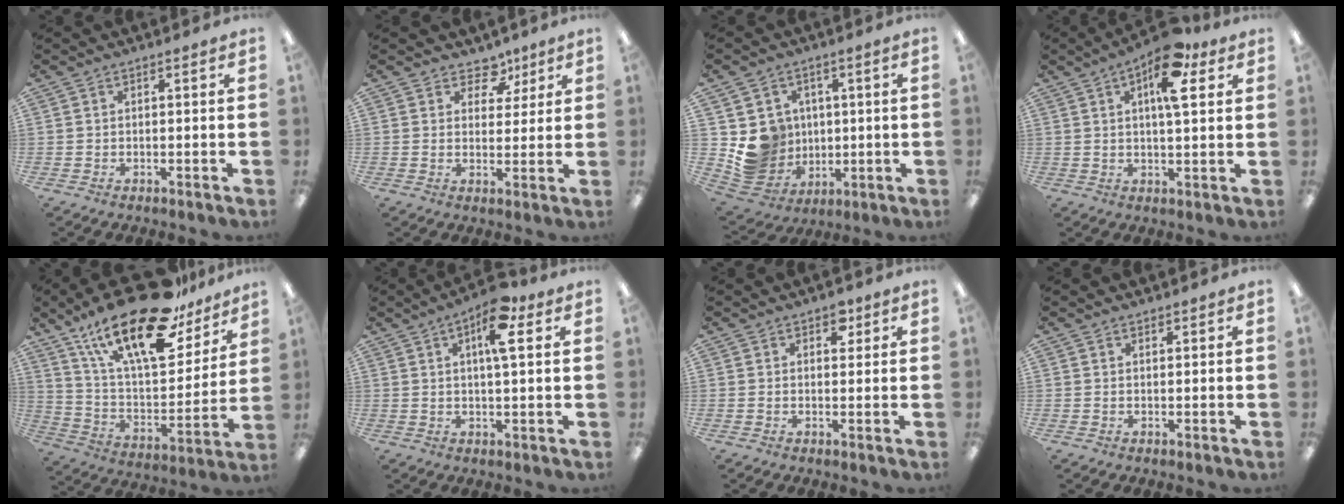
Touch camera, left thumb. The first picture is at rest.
{"total": 6.5, "force": [4.1, 4.5, 2.2], "torque": [-0.020, -0.022, 0.070]}
{"total": 10.1, "force": [1.4, 9.8, 1.6], "torque": [-0.055, -0.013, 0.042]}
{"total": 12.4, "force": [6.0, 4.8, 9.8], "torque": [-0.142, -0.018, 0.096]}
{"total": 27.6, "force": [18.4, 10.8, 17.5], "torque": [-0.295, -0.103, 0.312]}
{"total": 9.4, "force": [4.3, 2.9, 7.8], "torque": [-0.119, -0.006, 0.065]}
{"total": 3.3, "force": [2.0, 2.1, 1.7], "torque": [-0.012, -0.005, 0.030]}
{"total": 0.8, "force": [0.7, 0.4, 0.2], "torque": [-0.003, 0.001, 0.013]}